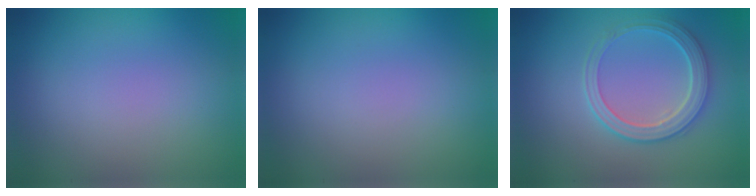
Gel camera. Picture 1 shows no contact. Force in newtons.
{"total": 0.0}
{"total": 3.7, "press": 3.3, "slide": 1.7}